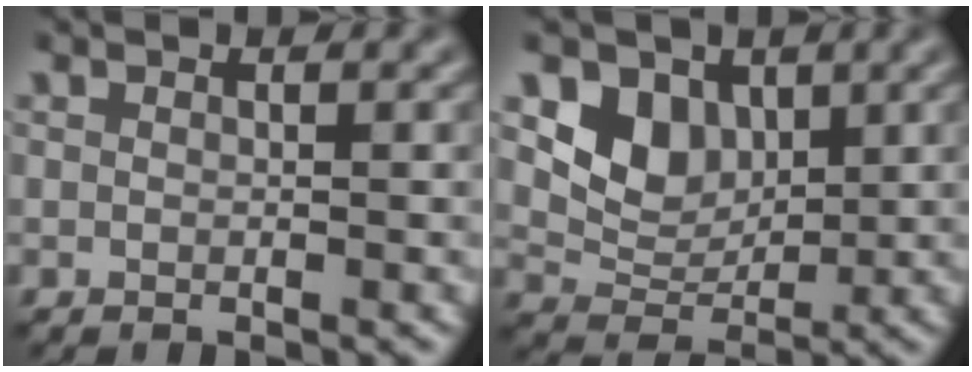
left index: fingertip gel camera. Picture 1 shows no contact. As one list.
[{"total": 3.8, "force": [1.1, 3.1, 2.0], "torque": [-0.036, -0.010, 0.022]}]